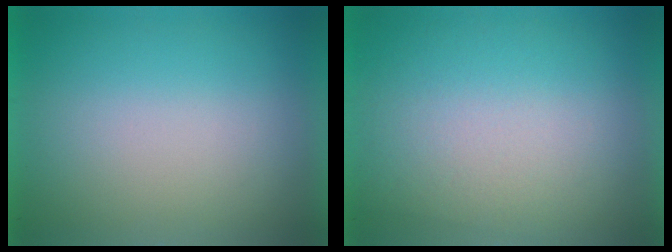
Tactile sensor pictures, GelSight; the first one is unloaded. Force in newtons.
{"total": 2.6}